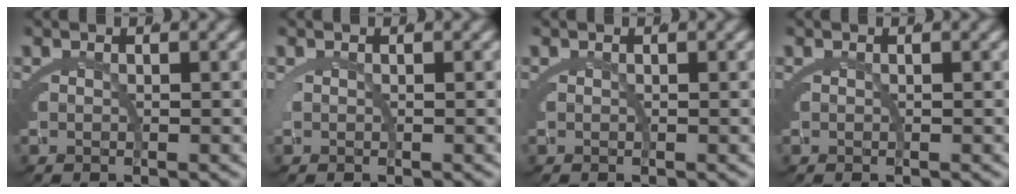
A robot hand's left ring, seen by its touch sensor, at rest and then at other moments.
{"total": 0.0}
{"total": 0.0}
{"total": 0.0}